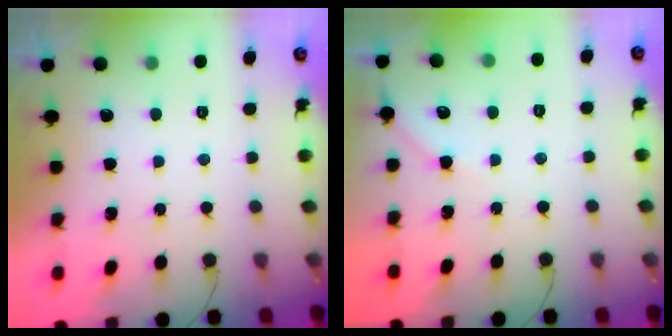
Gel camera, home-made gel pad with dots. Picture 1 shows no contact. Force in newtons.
{"total": 2.9, "press": 2.9, "slide": 0.4}